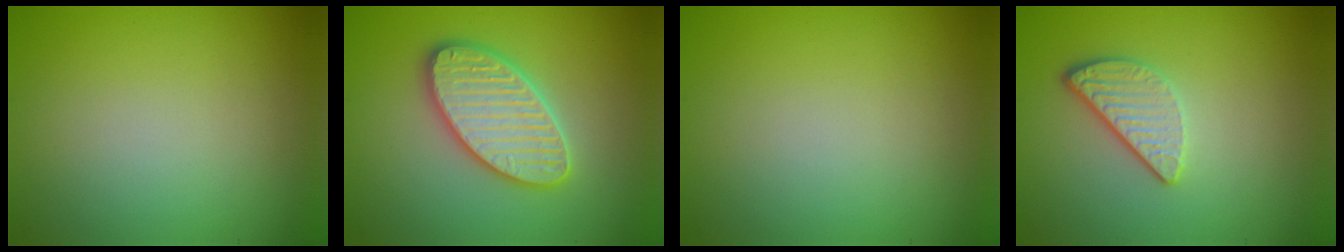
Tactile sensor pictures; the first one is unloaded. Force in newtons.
{"total": 5.8, "press": 5.8, "slide": 0.6}
{"total": 0.0}
{"total": 3.2, "press": 2.6, "slide": 1.9}